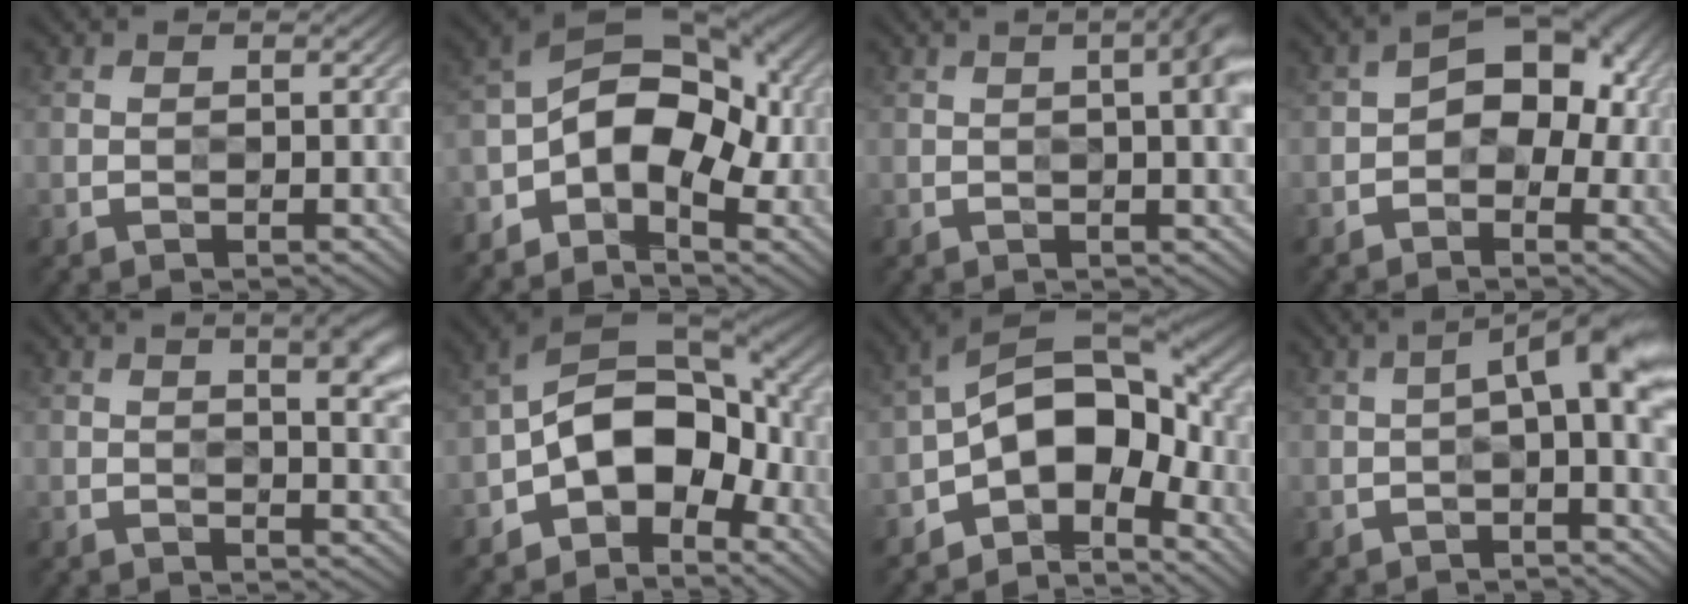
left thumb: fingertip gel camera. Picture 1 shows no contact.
{"total": 11.2, "force": [-4.1, 6.1, 8.4], "torque": [-0.137, -0.005, -0.088]}
{"total": 5.2, "force": [1.3, 1.4, 4.9], "torque": [-0.047, 0.018, 0.001]}
{"total": 6.9, "force": [-0.8, 4.6, 5.1], "torque": [-0.056, 0.008, -0.025]}
{"total": 7.1, "force": [2.9, 2.0, 6.1], "torque": [-0.061, 0.018, 0.030]}
{"total": 12.5, "force": [-3.8, 7.7, 9.0], "torque": [-0.137, -0.003, -0.083]}
{"total": 12.5, "force": [-4.2, 7.2, 9.4], "torque": [-0.137, 0.000, -0.091]}
{"total": 5.0, "force": [0.3, 0.8, 4.9], "torque": [-0.077, 0.017, -0.003]}